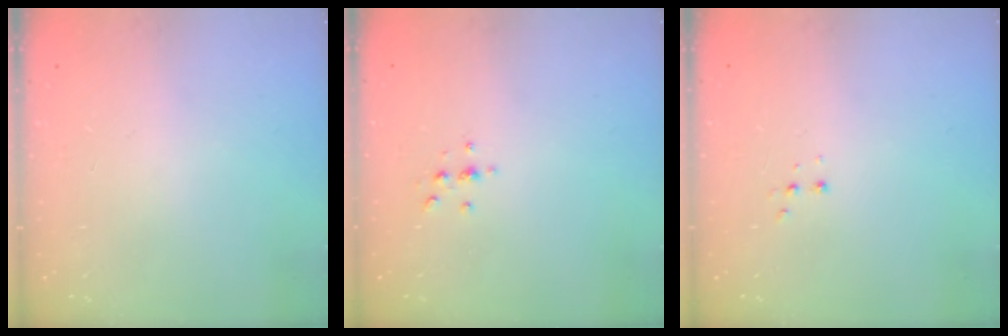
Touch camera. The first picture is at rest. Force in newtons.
{"total": 2.3, "press": 2.2, "slide": 0.2}
{"total": 3.3, "press": 3.2, "slide": 0.7}